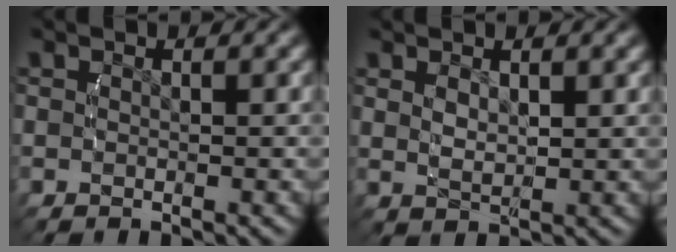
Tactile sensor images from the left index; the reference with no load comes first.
{"total": 1.8, "force": [1.0, 0.5, 1.5], "torque": [-0.023, -0.002, 0.023]}